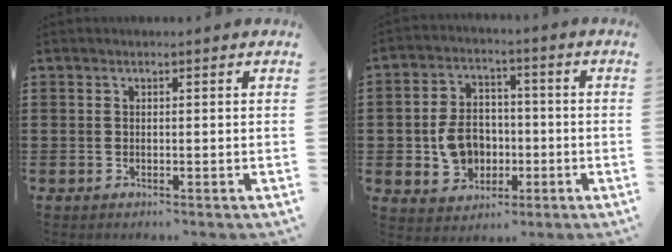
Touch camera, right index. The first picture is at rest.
{"total": 8.0, "force": [-1.3, 6.3, 4.8], "torque": [-0.109, 0.009, -0.026]}